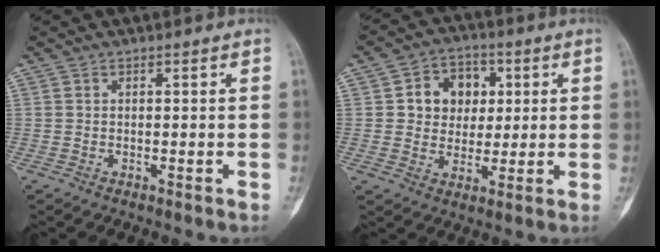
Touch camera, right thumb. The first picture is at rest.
{"total": 9.5, "force": [2.1, 7.8, 5.0], "torque": [-0.027, 0.001, 0.030]}